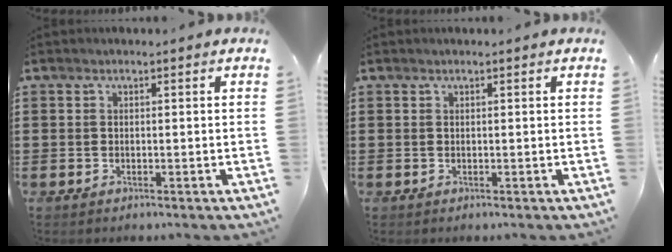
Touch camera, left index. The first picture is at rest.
{"total": 0.0}